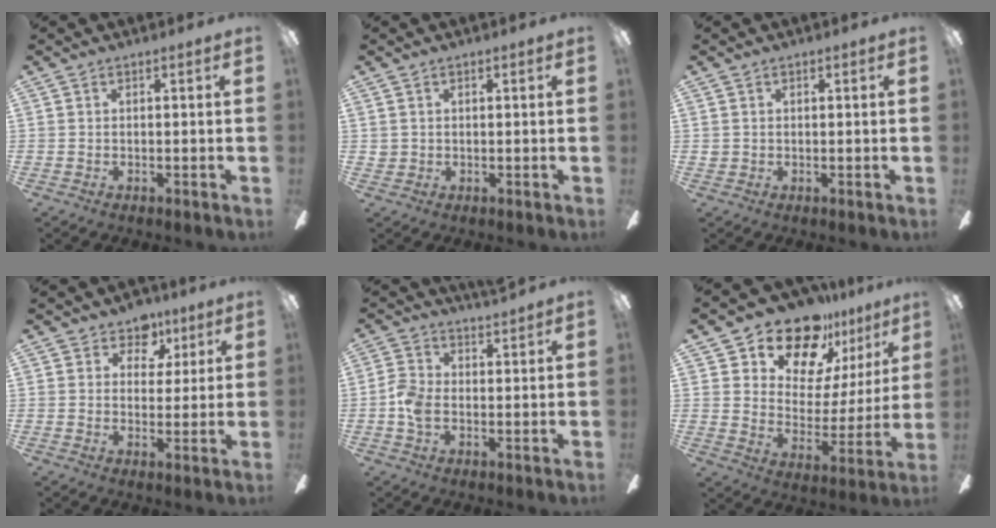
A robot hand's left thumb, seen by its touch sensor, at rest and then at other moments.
{"total": 1.4, "force": [0.5, 1.3, 0.2], "torque": [-0.006, 0.004, 0.009]}
{"total": 0.9, "force": [0.2, 0.9, 0.2], "torque": [-0.005, 0.005, 0.003]}
{"total": 6.7, "force": [3.9, 5.1, 2.0], "torque": [-0.021, -0.019, 0.069]}
{"total": 4.5, "force": [0.3, 2.7, 3.6], "torque": [-0.081, 0.001, 0.006]}
{"total": 17.5, "force": [14.2, 8.5, 5.8], "torque": [-0.103, -0.107, 0.249]}